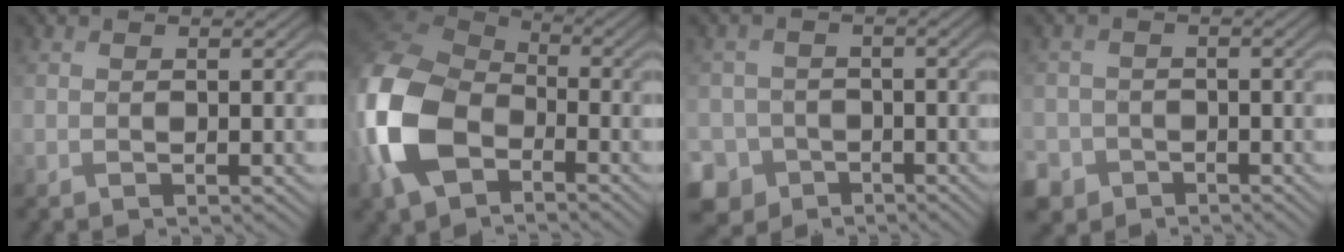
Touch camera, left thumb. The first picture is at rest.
{"total": 13.6, "force": [-4.9, 8.5, 9.5], "torque": [-0.259, -0.017, -0.104]}
{"total": 7.0, "force": [-2.9, 6.3, 1.3], "torque": [-0.051, -0.018, -0.074]}
{"total": 5.0, "force": [-2.4, 4.3, 0.7], "torque": [-0.021, -0.011, -0.059]}